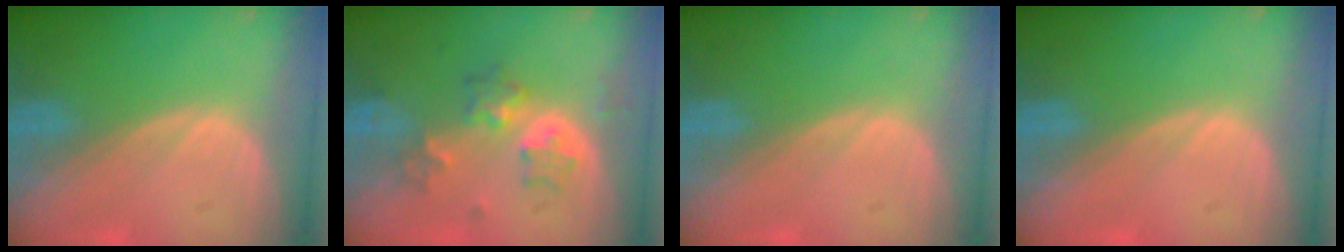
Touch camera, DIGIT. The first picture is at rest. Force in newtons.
{"total": 6.1, "press": 5.6, "slide": 2.5}
{"total": 0.0}
{"total": 0.0}